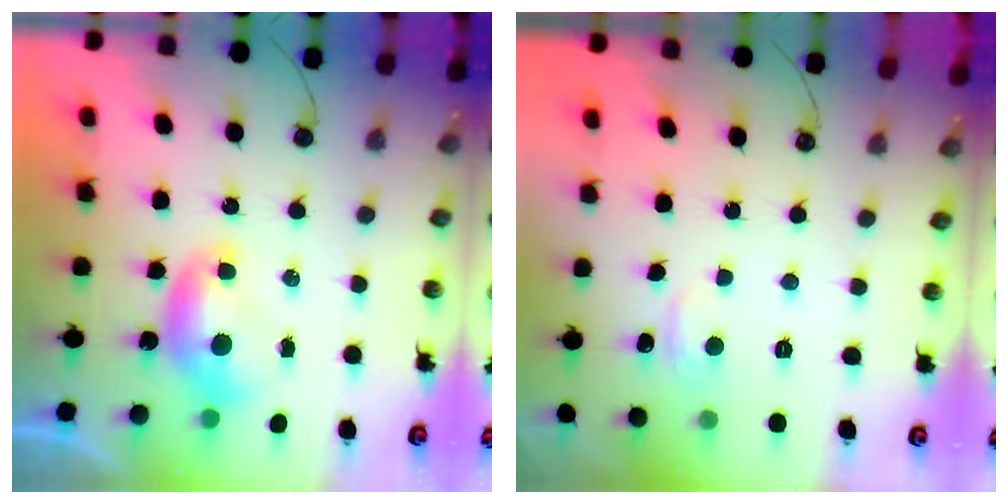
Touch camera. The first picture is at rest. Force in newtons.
{"total": 2.5, "press": 2.5, "slide": 0.5}